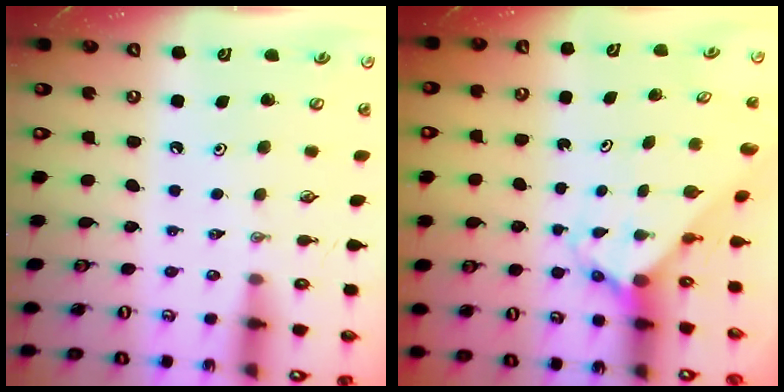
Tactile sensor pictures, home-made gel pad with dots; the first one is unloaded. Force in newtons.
{"total": 3.6, "press": 3.6, "slide": 0.3}